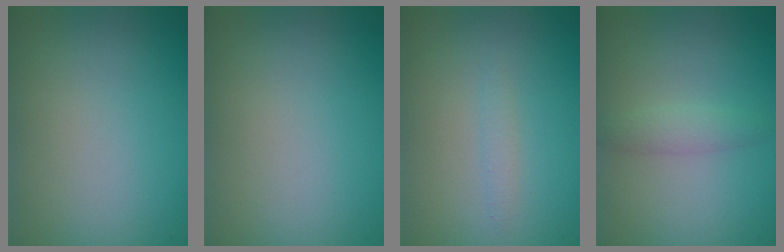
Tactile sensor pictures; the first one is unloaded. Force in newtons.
{"total": 0.0}
{"total": 0.8, "press": 0.8, "slide": 0.0}
{"total": 1.5, "press": 1.5, "slide": 0.0}